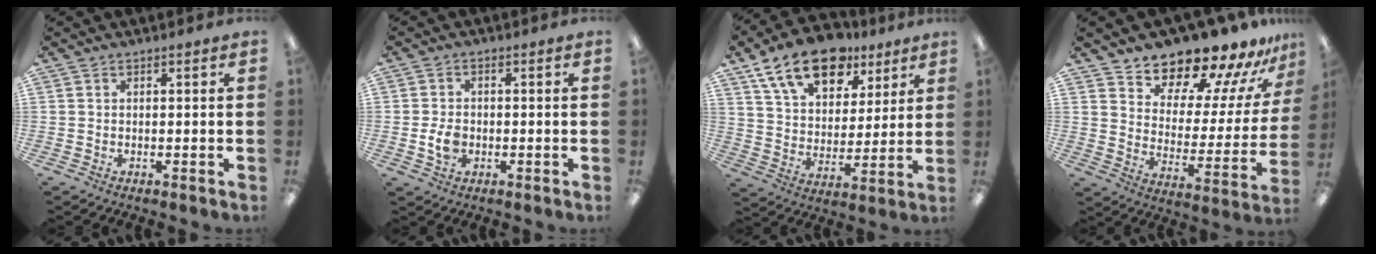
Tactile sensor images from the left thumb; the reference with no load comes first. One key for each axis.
{"total": 4.6, "fx": -0.9, "fy": 3.3, "fz": 3.1, "tx": -0.066, "ty": 0.004, "tz": -0.017}
{"total": 17.8, "fx": 11.5, "fy": 10.0, "fz": 9.1, "tx": -0.148, "ty": -0.054, "tz": 0.204}
{"total": 15.8, "fx": 14.7, "fy": 4.5, "fz": 3.9, "tx": -0.058, "ty": -0.129, "tz": 0.247}